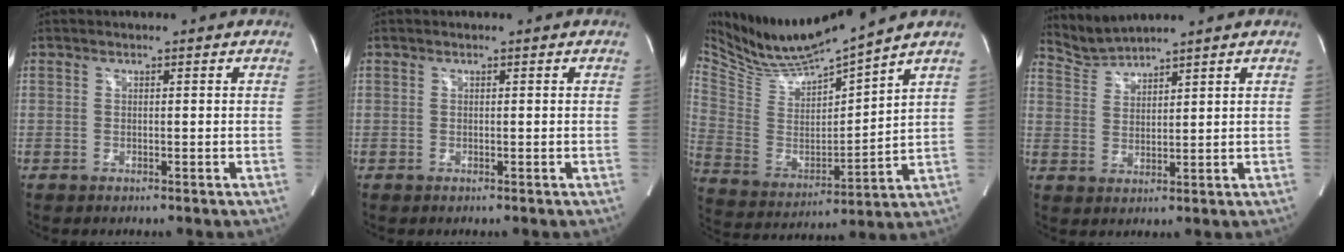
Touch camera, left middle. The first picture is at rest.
{"total": 0.0}
{"total": 13.5, "force": [12.6, -0.8, 4.7], "torque": [-0.105, -0.015, 0.246]}
{"total": 4.1, "force": [4.0, -0.8, -0.6], "torque": [0.001, 0.000, 0.090]}